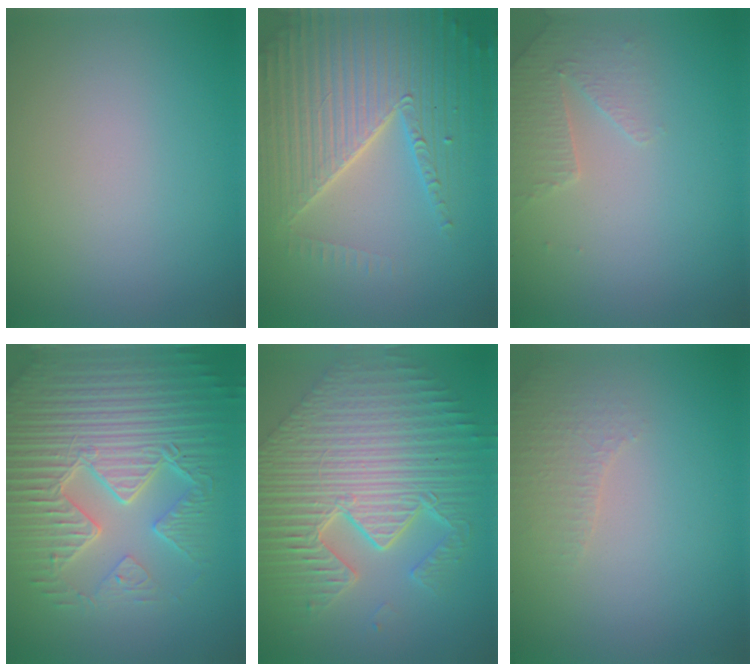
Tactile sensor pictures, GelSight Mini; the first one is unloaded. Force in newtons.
{"total": 7.1, "press": 6.9, "slide": 1.7}
{"total": 2.3, "press": 2.2, "slide": 0.6}
{"total": 9.0, "press": 6.4, "slide": 6.3}
{"total": 11.8, "press": 7.8, "slide": 8.9}
{"total": 2.0, "press": 1.9, "slide": 0.5}